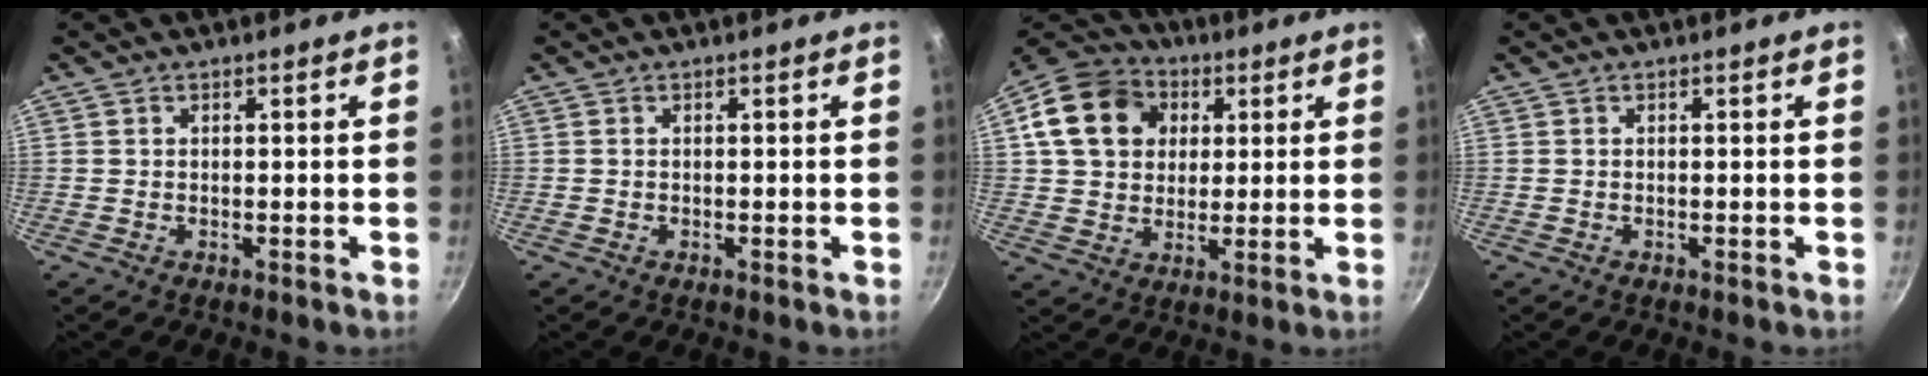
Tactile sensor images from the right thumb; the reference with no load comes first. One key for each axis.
{"total": 0.0}
{"total": 15.8, "fx": 4.2, "fy": 12.7, "fz": 8.3, "tx": -0.130, "ty": 0.017, "tz": 0.061}
{"total": 0.0}